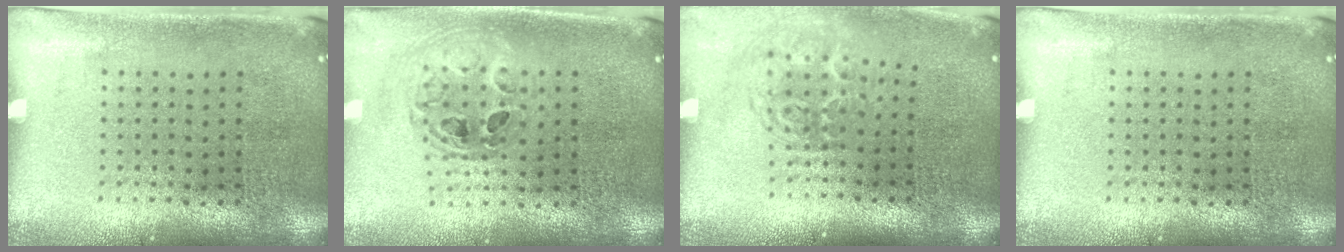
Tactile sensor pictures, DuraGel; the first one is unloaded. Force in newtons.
{"total": 0.7, "press": 0.7, "slide": 0.1}
{"total": 1.7, "press": 1.1, "slide": 1.2}
{"total": 0.0}